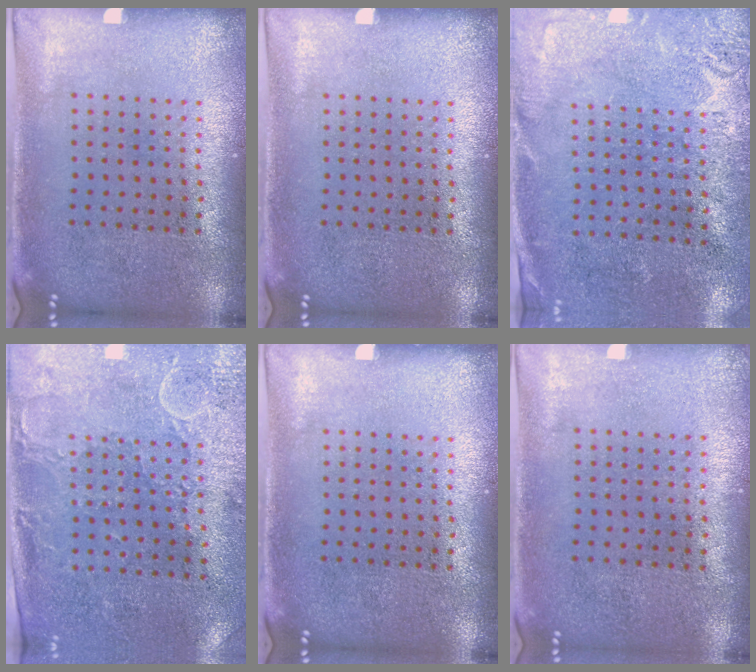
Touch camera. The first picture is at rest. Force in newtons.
{"total": 0.0}
{"total": 2.7, "press": 2.4, "slide": 1.3}
{"total": 2.9, "press": 2.3, "slide": 1.7}
{"total": 0.0}
{"total": 0.0}